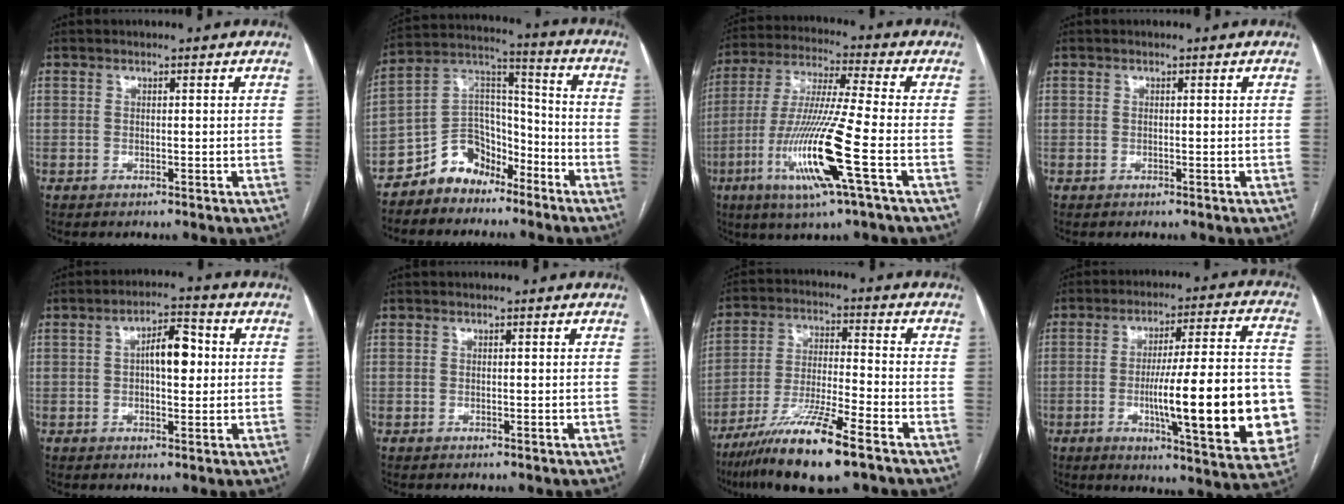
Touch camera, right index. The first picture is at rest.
{"total": 10.5, "force": [-7.5, 6.8, 2.7], "torque": [-0.052, 0.057, -0.139]}
{"total": 16.0, "force": [-5.5, -0.6, 15.0], "torque": [-0.312, -0.023, -0.107]}
{"total": 0.0}
{"total": 6.4, "force": [0.7, 2.5, 5.9], "torque": [-0.095, 0.016, 0.009]}
{"total": 0.0}
{"total": 13.8, "force": [-8.9, 0.8, 10.5], "torque": [-0.206, -0.032, -0.161]}
{"total": 23.2, "force": [-4.5, 3.2, 22.6], "torque": [-0.262, 0.012, -0.052]}